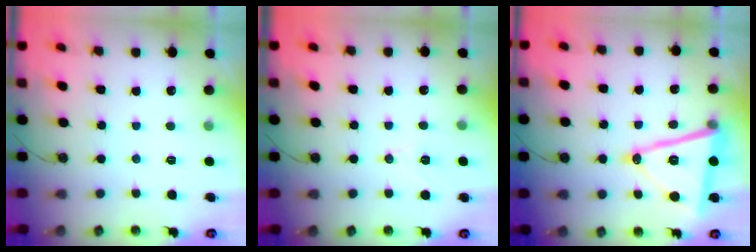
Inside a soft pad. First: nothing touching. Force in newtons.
{"total": 7.0, "press": 5.7, "slide": 4.1}
{"total": 15.7, "press": 15.2, "slide": 3.9}